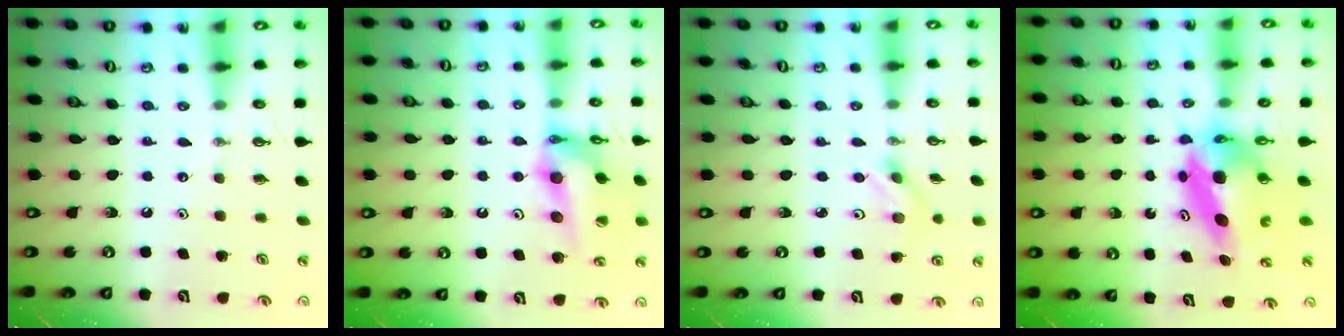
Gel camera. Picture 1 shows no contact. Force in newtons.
{"total": 16.8, "press": 16.1, "slide": 4.8}
{"total": 2.3, "press": 2.1, "slide": 0.8}
{"total": 7.6, "press": 7.6, "slide": 0.6}